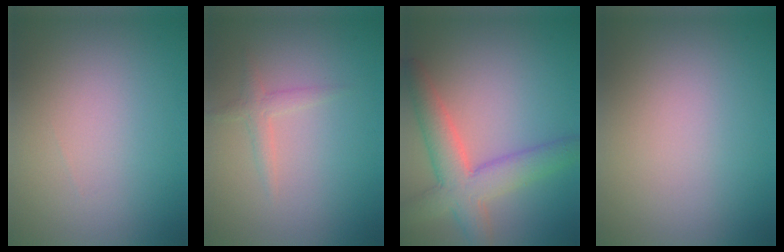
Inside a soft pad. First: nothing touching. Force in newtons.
{"total": 1.5, "press": 1.5, "slide": 0.0}
{"total": 6.1, "press": 6.0, "slide": 0.6}
{"total": 0.0}